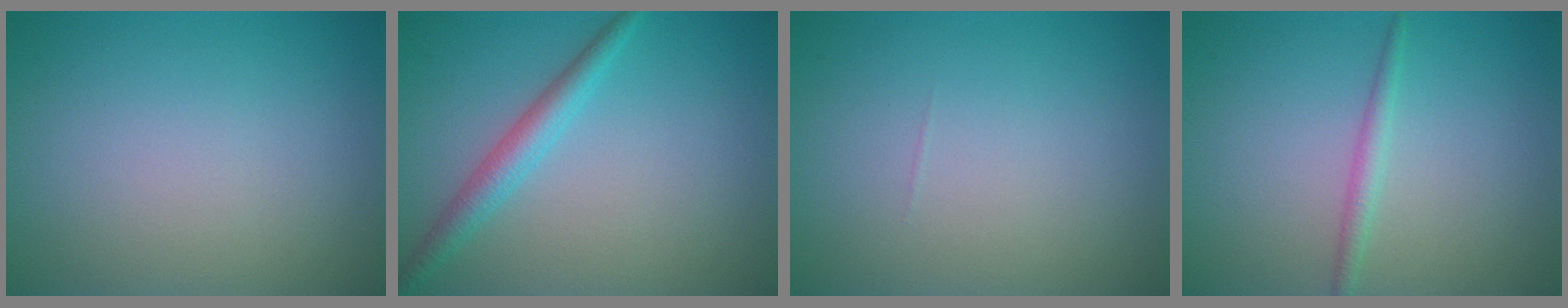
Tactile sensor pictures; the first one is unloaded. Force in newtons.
{"total": 2.7, "press": 2.7, "slide": 0.0}
{"total": 0.0}
{"total": 1.4, "press": 1.4, "slide": 0.1}